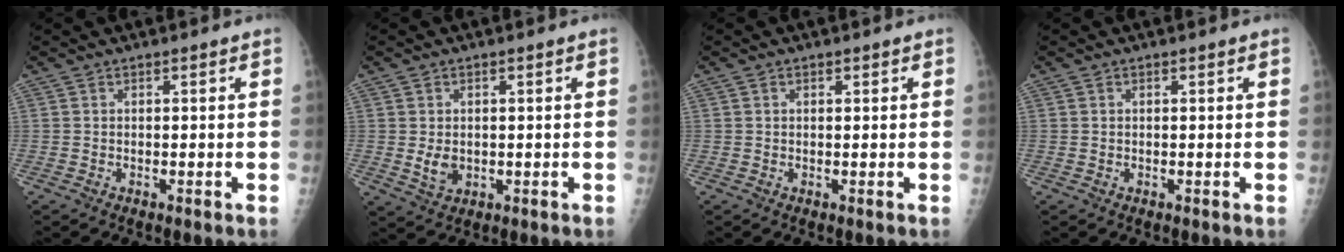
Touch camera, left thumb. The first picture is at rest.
{"total": 4.0, "force": [-0.1, 3.0, 2.6], "torque": [-0.036, -0.006, 0.007]}
{"total": 0.8, "force": [0.4, 0.6, 0.4], "torque": [-0.003, -0.001, 0.005]}
{"total": 0.0}